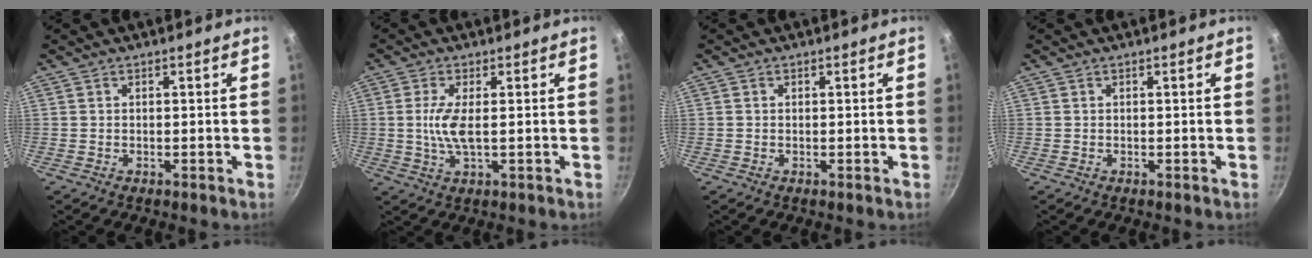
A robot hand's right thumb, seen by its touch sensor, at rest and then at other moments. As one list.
[{"total": 5.5, "force": [0.3, 1.6, 5.2], "torque": [-0.121, -0.001, 0.004]}, {"total": 0.0}, {"total": 0.0}]